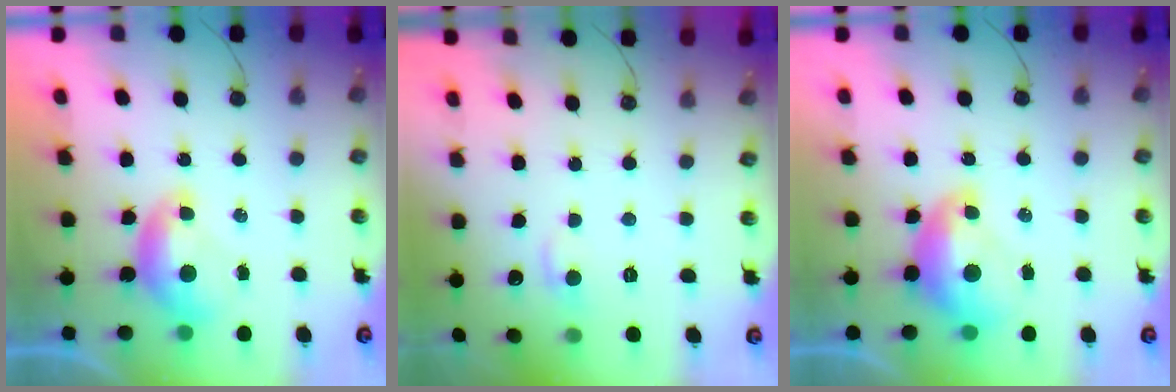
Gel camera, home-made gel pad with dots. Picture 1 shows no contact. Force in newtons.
{"total": 0.7, "press": 0.1, "slide": 0.7}
{"total": 2.4, "press": 2.3, "slide": 0.7}